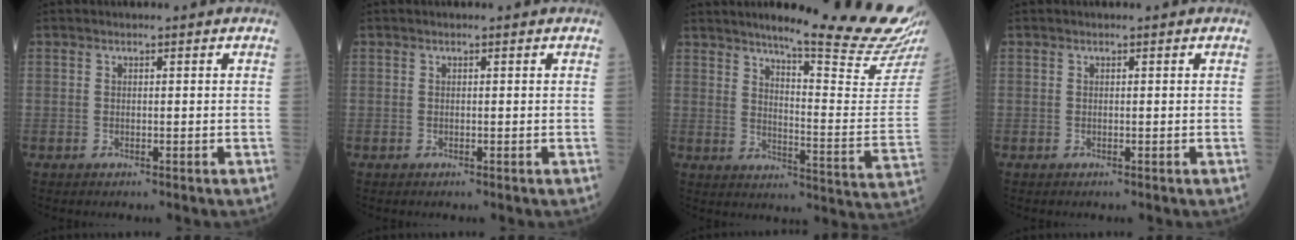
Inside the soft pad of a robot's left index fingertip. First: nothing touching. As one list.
[{"total": 0.0}, {"total": 20.3, "force": [17.6, -1.4, 10.0], "torque": [-0.147, -0.096, 0.219]}, {"total": 0.0}]